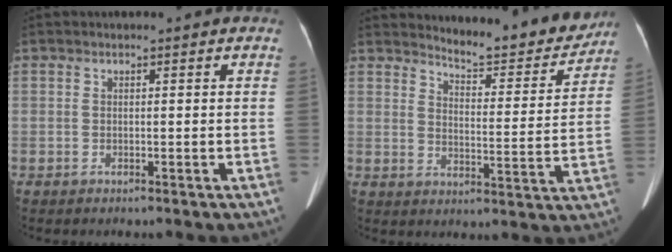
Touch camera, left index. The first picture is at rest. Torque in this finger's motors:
{"motor_torque": [-0.04, -0.22, -0.01, 0.02]}